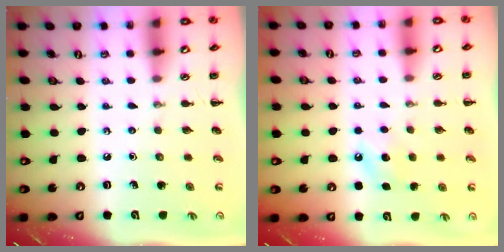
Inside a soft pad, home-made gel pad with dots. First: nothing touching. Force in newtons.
{"total": 6.2, "press": 6.0, "slide": 1.7}